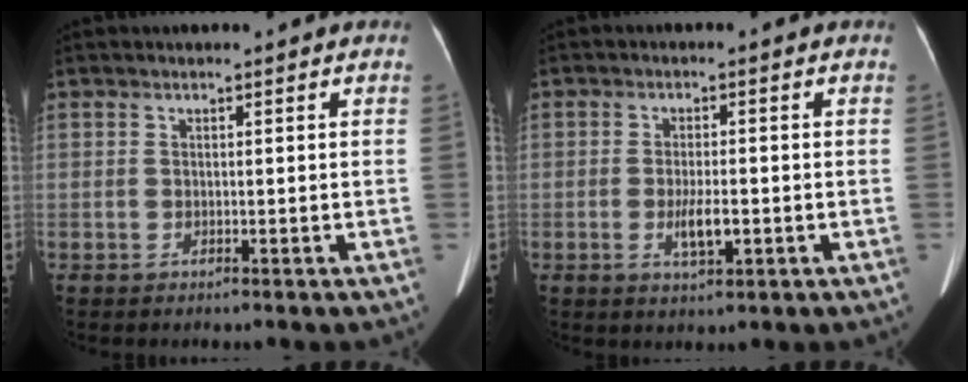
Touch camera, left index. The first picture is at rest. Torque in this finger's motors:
{"motor_torque": [0.05, 0.04, 0.04, 0.05]}